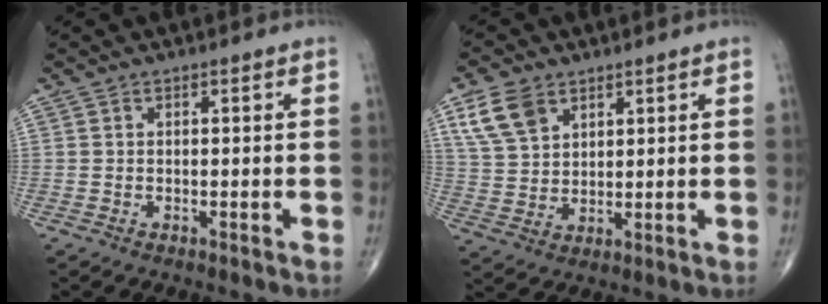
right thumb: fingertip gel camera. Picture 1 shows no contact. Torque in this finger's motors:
{"motor_torque": [-1.11, 1.13, 0.03, -0.02, 0.05]}